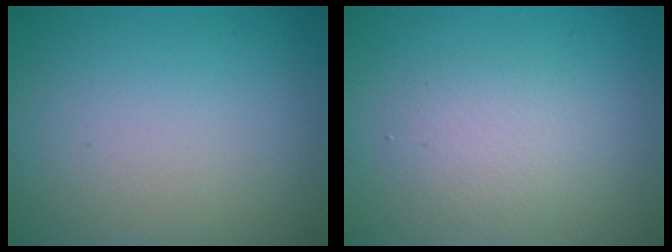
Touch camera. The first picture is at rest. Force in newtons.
{"total": 2.4, "press": 2.4, "slide": 0.1}